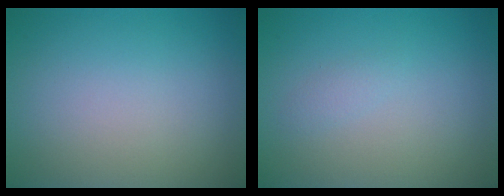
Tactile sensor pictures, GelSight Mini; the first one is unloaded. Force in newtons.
{"total": 0.7, "press": 0.7, "slide": 0.0}